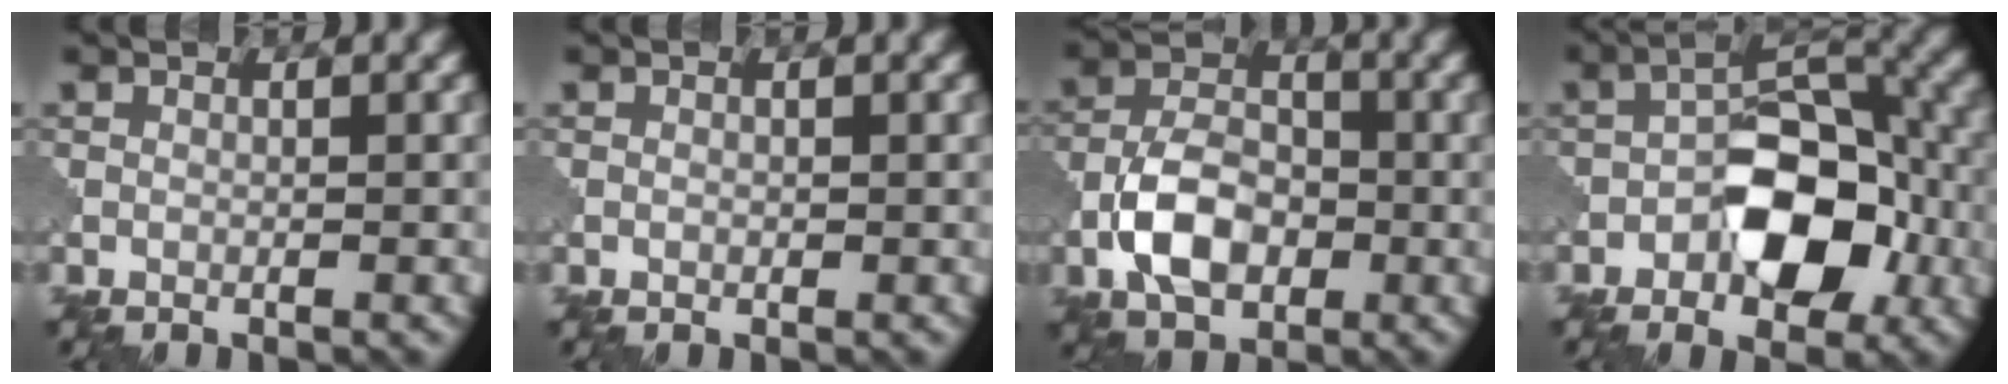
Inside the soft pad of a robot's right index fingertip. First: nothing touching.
{"total": 0.0}
{"total": 6.1, "force": [-1.8, 4.1, 4.1], "torque": [-0.078, 0.004, -0.034]}
{"total": 8.1, "force": [-2.4, 4.5, 6.3], "torque": [-0.083, 0.016, -0.041]}